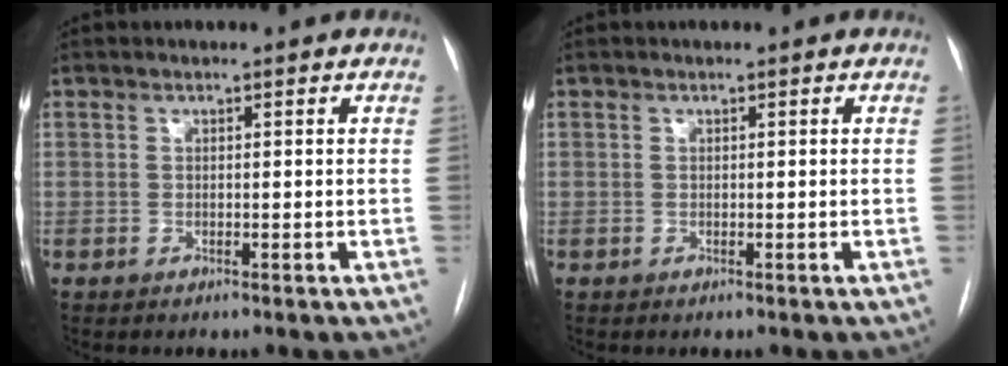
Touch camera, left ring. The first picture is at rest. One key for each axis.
{"total": 0.0}